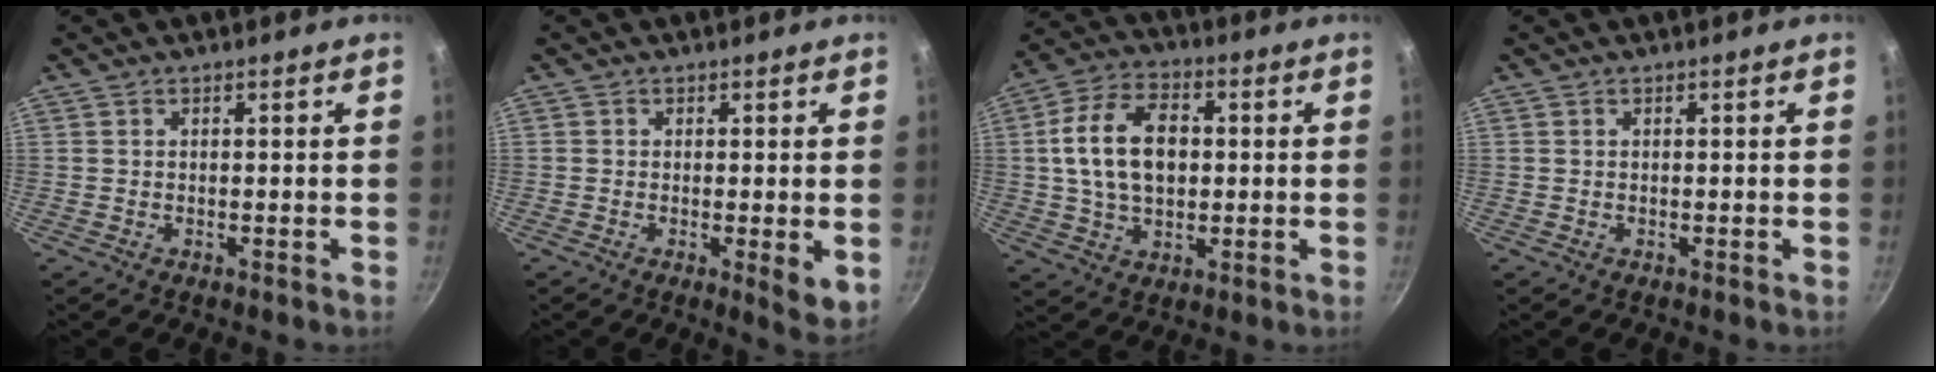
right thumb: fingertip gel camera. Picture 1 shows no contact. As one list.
[{"total": 4.5, "force": [-0.4, 1.5, 4.2], "torque": [-0.057, -0.014, -0.006]}, {"total": 14.1, "force": [1.4, 9.2, 10.6], "torque": [-0.171, 0.016, 0.016]}, {"total": 0.0}]